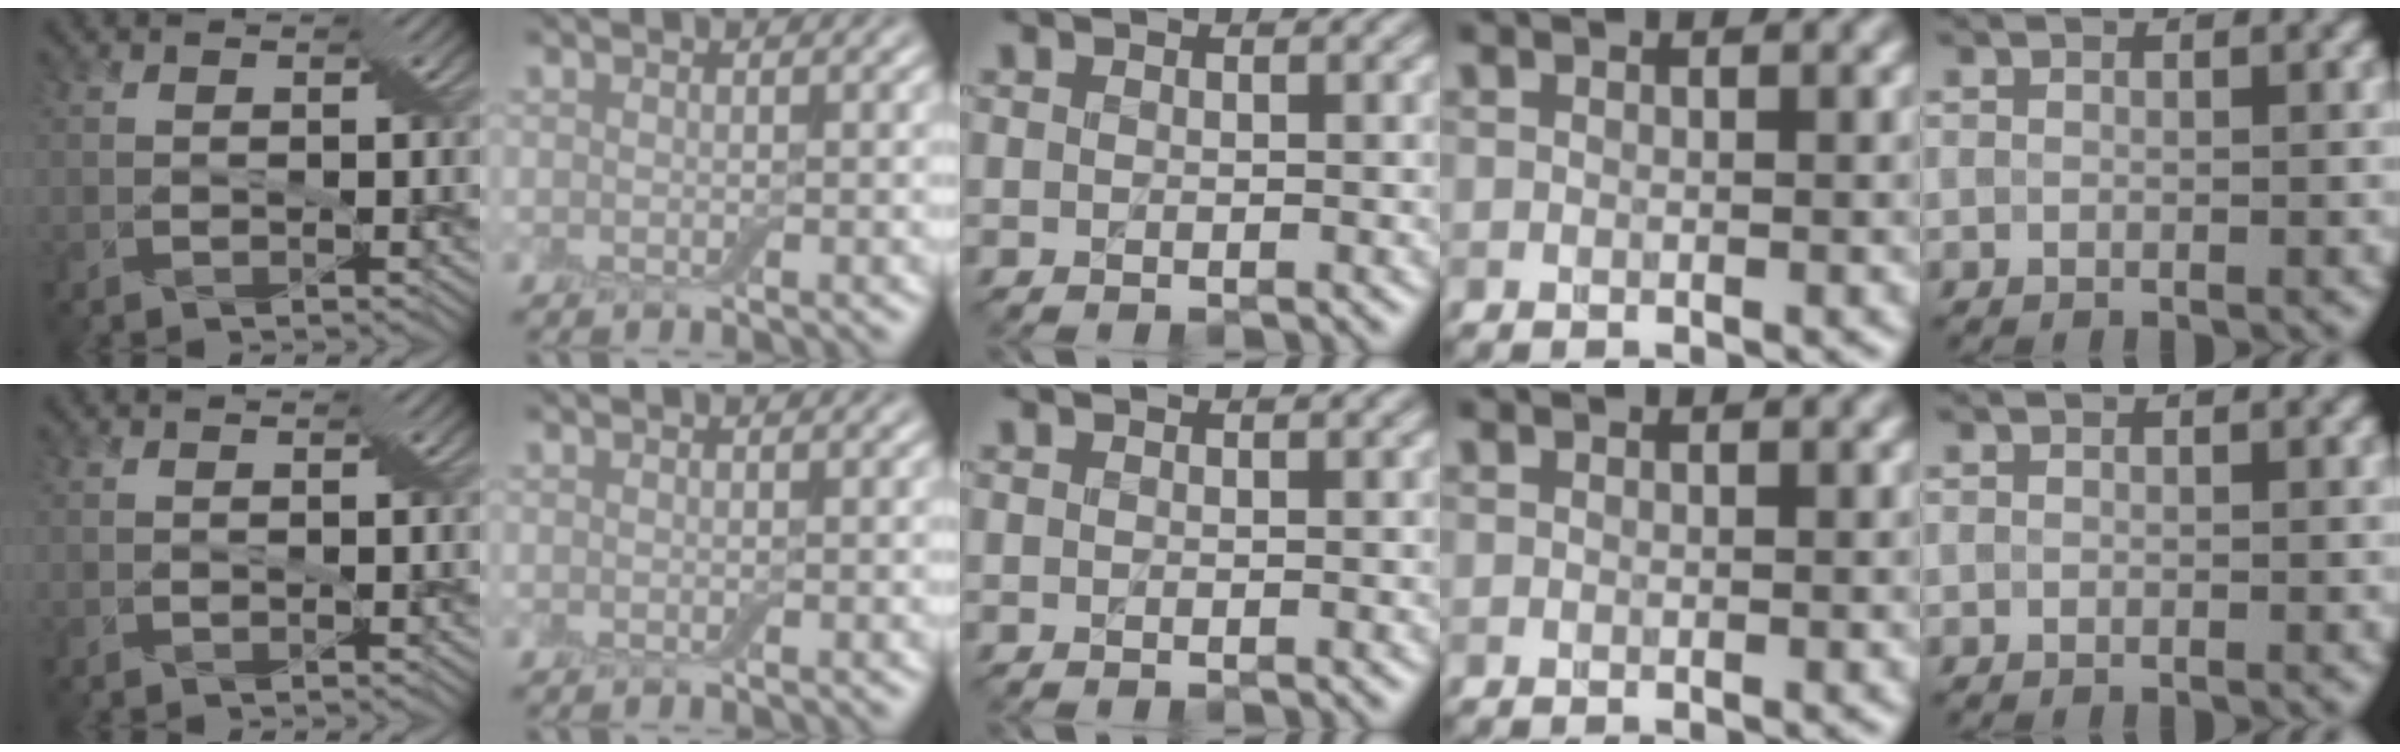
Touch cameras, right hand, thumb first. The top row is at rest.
{}